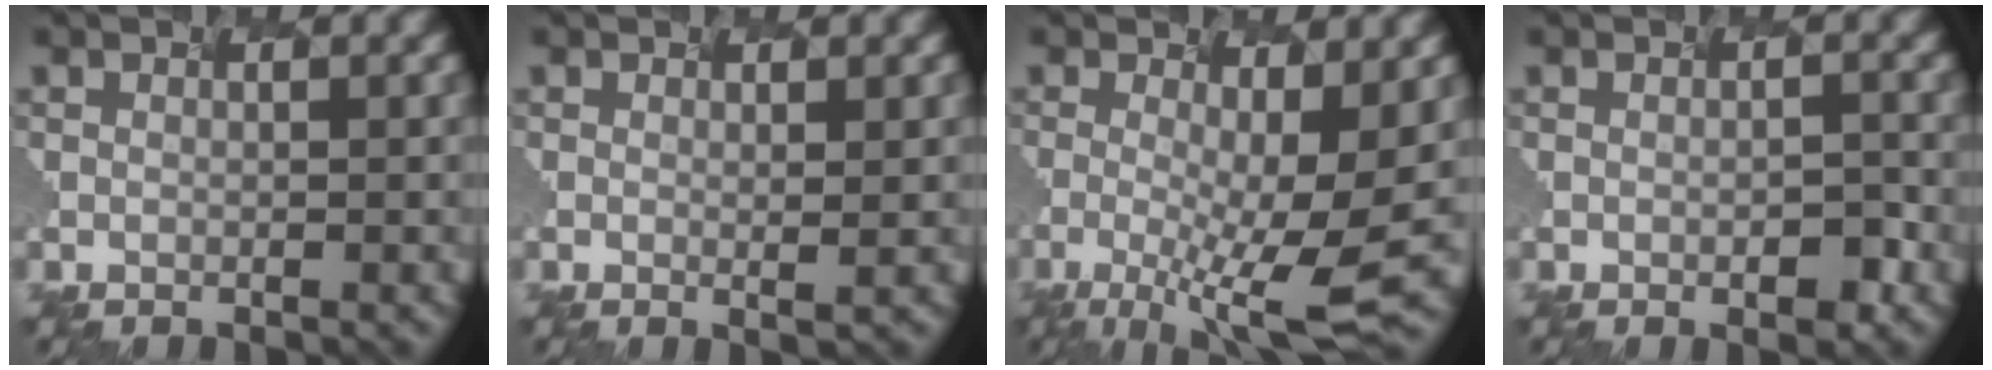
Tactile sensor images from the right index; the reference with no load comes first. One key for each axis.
{"total": 0.7, "fx": -0.2, "fy": -0.3, "fz": 0.5, "tx": -0.016, "ty": -0.001, "tz": 0.012}
{"total": 7.1, "fx": -1.9, "fy": 0.9, "fz": 6.8, "tx": -0.119, "ty": -0.017, "tz": -0.002}
{"total": 1.6, "fx": -1.2, "fy": -0.4, "fz": 0.9, "tx": -0.029, "ty": -0.005, "tz": 0.012}